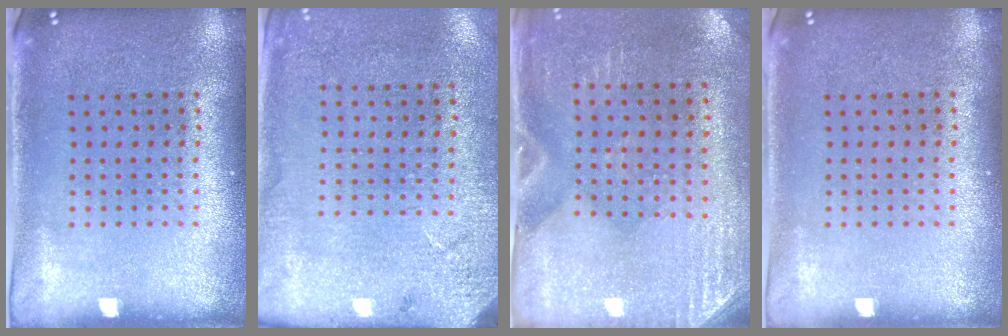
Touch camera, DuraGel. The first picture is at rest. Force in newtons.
{"total": 2.7, "press": 2.3, "slide": 1.3}
{"total": 2.8, "press": 2.5, "slide": 1.3}
{"total": 0.0}